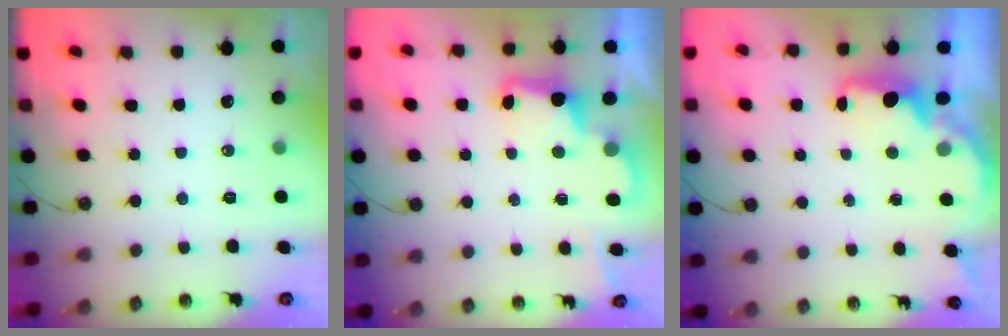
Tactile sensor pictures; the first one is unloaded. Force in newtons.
{"total": 3.2, "press": 3.1, "slide": 0.6}
{"total": 2.4, "press": 2.3, "slide": 0.8}